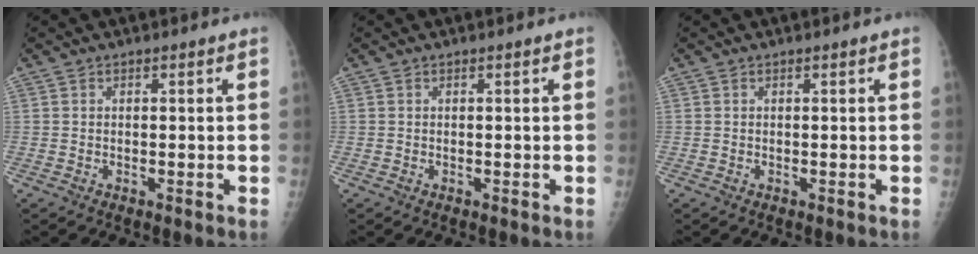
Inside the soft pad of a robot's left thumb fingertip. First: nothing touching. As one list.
[{"total": 0.0}, {"total": 0.0}]